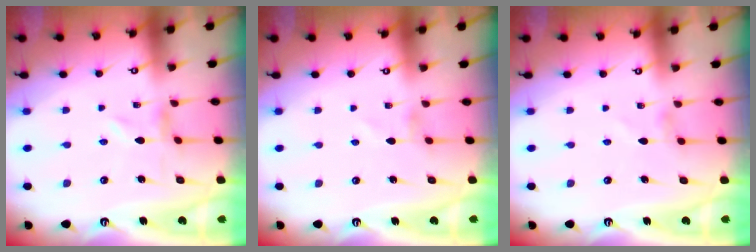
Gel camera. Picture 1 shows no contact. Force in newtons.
{"total": 0.6, "press": 0.5, "slide": 0.3}
{"total": 0.0}